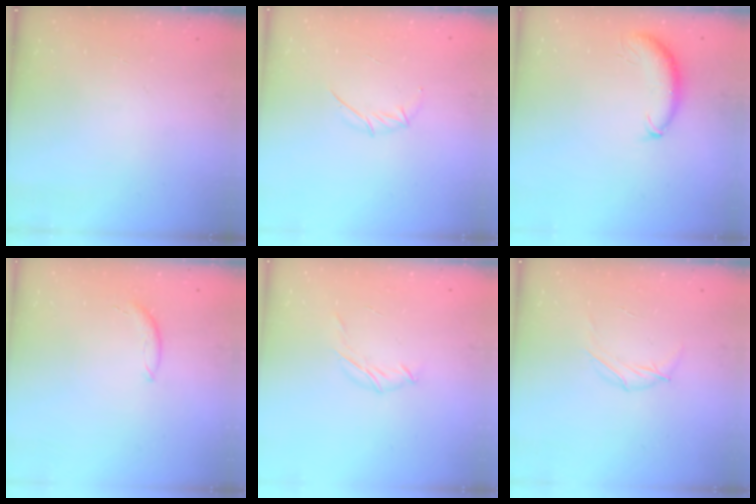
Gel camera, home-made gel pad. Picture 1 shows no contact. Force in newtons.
{"total": 3.9, "press": 3.8, "slide": 0.8}
{"total": 8.7, "press": 8.6, "slide": 1.2}
{"total": 5.8, "press": 5.7, "slide": 0.7}
{"total": 4.7, "press": 4.6, "slide": 0.9}
{"total": 5.7, "press": 5.6, "slide": 0.7}